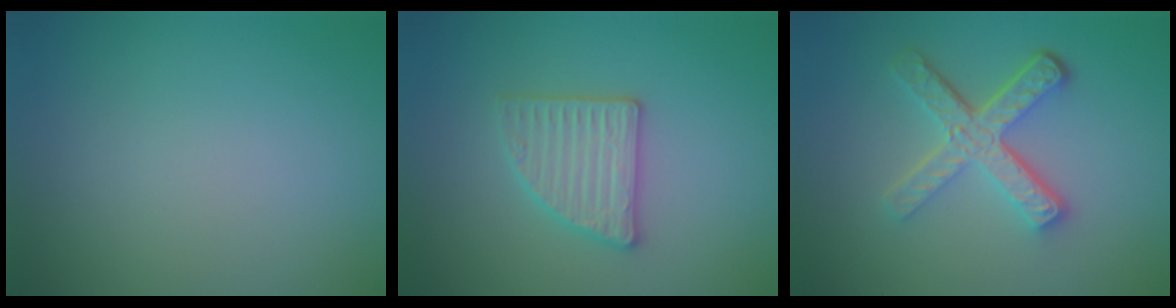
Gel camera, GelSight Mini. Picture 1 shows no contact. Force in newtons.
{"total": 2.8, "press": 2.8, "slide": 0.4}
{"total": 5.1, "press": 3.7, "slide": 3.5}